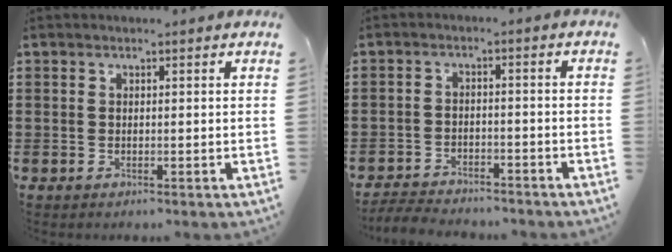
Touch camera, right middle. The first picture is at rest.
{"total": 3.6, "force": [-3.5, 0.5, 0.4], "torque": [-0.015, 0.000, -0.077]}